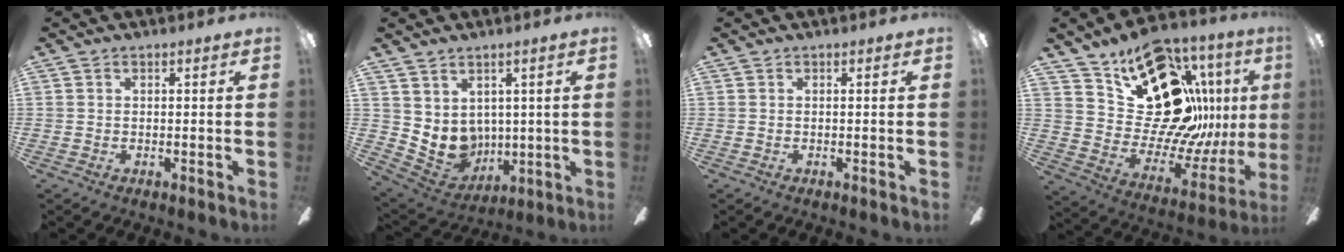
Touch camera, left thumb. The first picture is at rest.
{"total": 7.4, "force": [2.8, 6.4, 2.3], "torque": [-0.060, -0.022, 0.065]}
{"total": 0.0}
{"total": 24.3, "force": [11.2, 14.2, 16.3], "torque": [-0.248, -0.071, 0.225]}